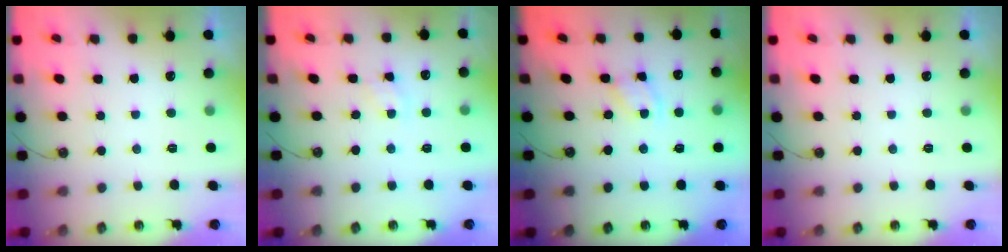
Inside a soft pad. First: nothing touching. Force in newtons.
{"total": 2.4, "press": 2.3, "slide": 0.4}
{"total": 2.1, "press": 2.1, "slide": 0.3}
{"total": 0.0}